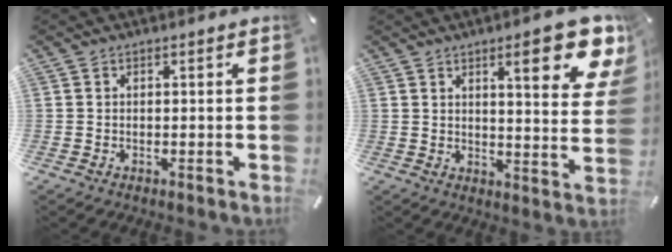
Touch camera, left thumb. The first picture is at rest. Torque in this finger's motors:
{"motor_torque": [0.77, -0.25, 0.35, -0.02, 0.11]}